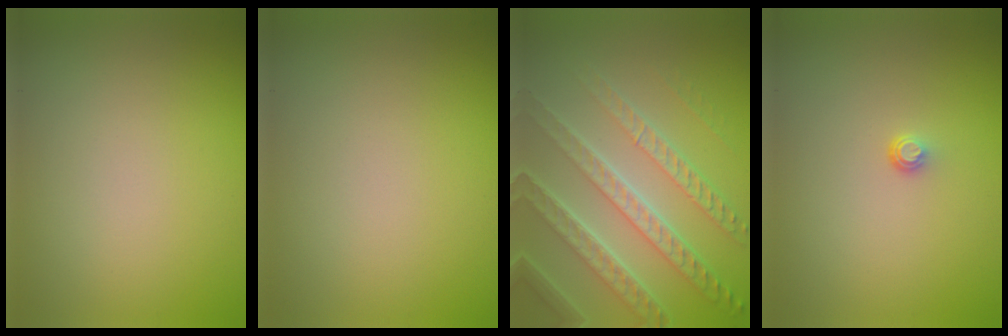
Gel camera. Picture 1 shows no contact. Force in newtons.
{"total": 0.0}
{"total": 7.7, "press": 5.3, "slide": 5.6}
{"total": 0.7, "press": 0.4, "slide": 0.6}